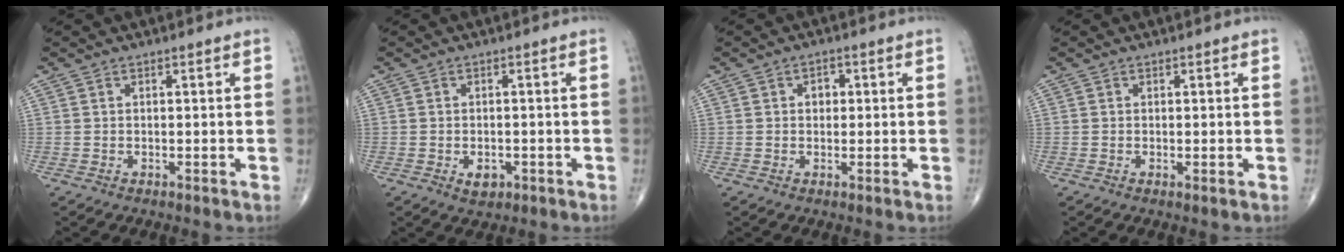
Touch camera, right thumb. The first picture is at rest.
{"total": 2.7, "force": [-1.0, 1.8, 1.7], "torque": [-0.015, 0.003, -0.009]}
{"total": 2.1, "force": [0.3, 1.7, 1.2], "torque": [-0.005, 0.003, 0.001]}
{"total": 0.6, "force": [-0.1, 0.1, 0.6], "torque": [-0.014, -0.003, -0.002]}